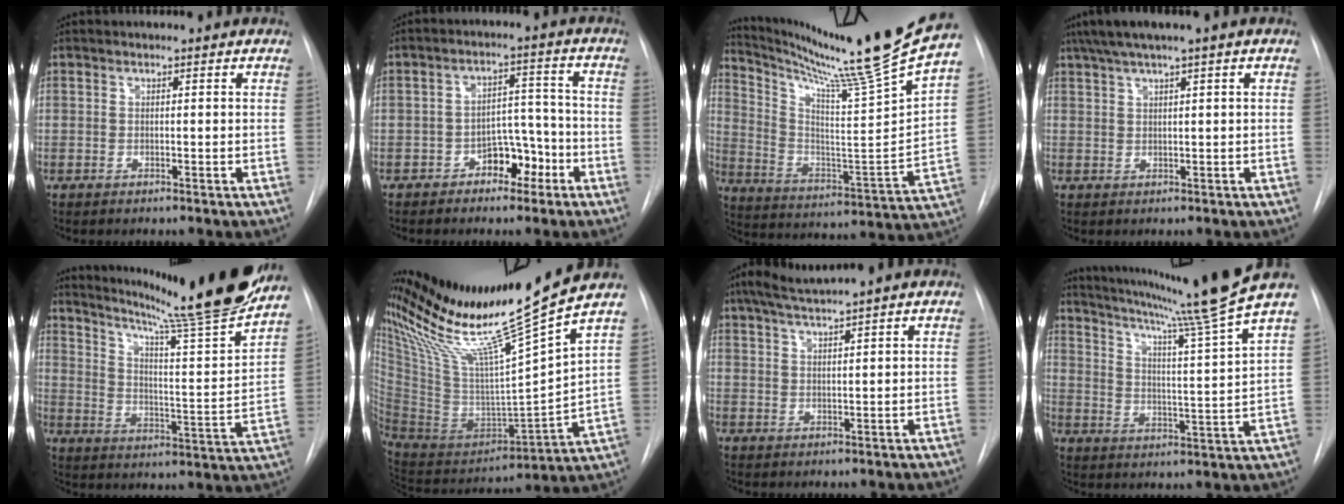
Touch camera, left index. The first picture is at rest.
{"total": 5.8, "force": [-3.4, 3.3, 3.3], "torque": [-0.041, 0.027, -0.053]}
{"total": 24.3, "force": [20.5, -3.5, 12.6], "torque": [-0.213, -0.085, 0.308]}
{"total": 5.3, "force": [3.2, 0.0, 4.2], "torque": [-0.083, 0.029, 0.062]}
{"total": 23.6, "force": [20.3, -1.4, 11.9], "torque": [-0.189, -0.064, 0.286]}
{"total": 23.8, "force": [19.0, -2.7, 14.2], "torque": [-0.249, -0.058, 0.338]}
{"total": 4.2, "force": [3.2, -0.3, 2.6], "torque": [-0.050, 0.012, 0.063]}
{"total": 16.7, "force": [13.8, -3.7, 8.7], "torque": [-0.143, -0.052, 0.195]}